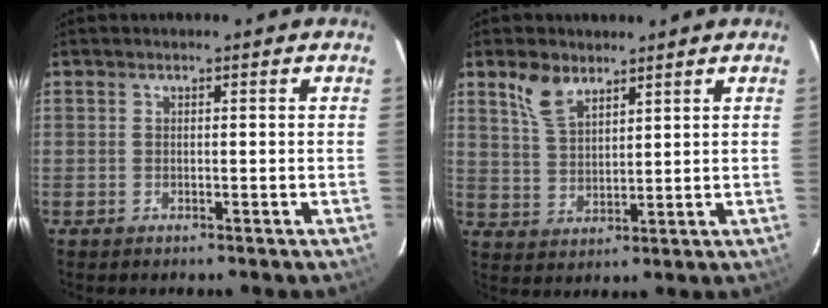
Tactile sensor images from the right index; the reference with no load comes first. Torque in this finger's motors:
{"motor_torque": [0.08, 0.08, 0.10, 0.05]}